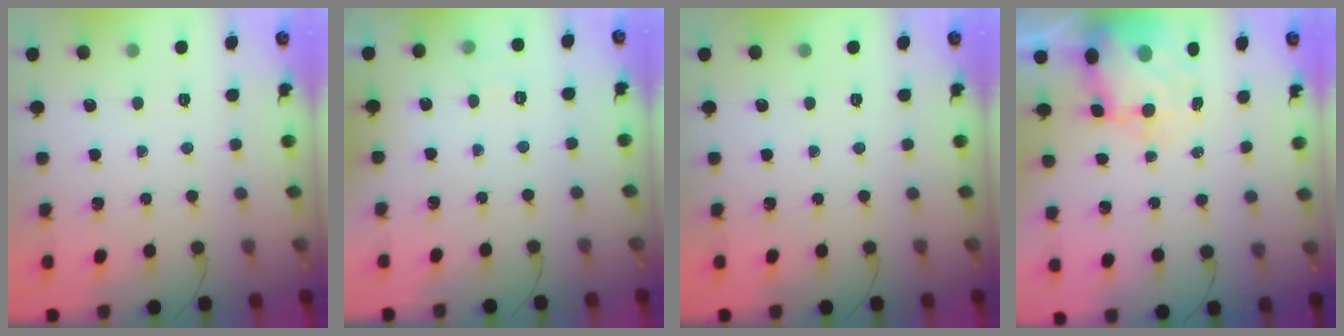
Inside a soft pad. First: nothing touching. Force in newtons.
{"total": 3.1, "press": 2.7, "slide": 1.6}
{"total": 0.0}
{"total": 7.8, "press": 7.6, "slide": 1.7}